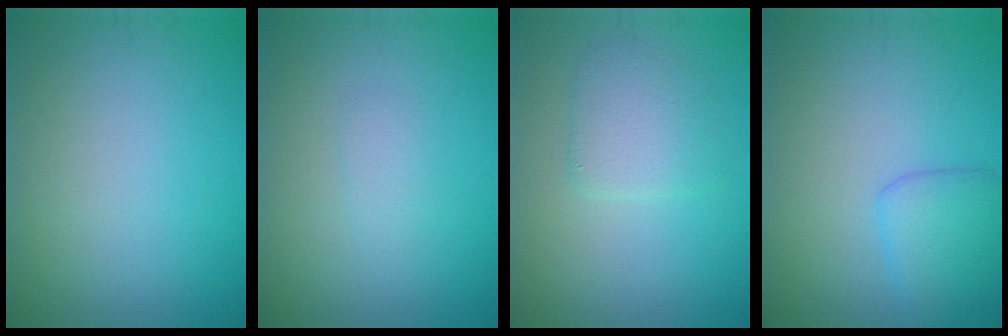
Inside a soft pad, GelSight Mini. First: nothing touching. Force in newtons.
{"total": 1.0, "press": 1.0, "slide": 0.1}
{"total": 2.9, "press": 2.9, "slide": 0.3}
{"total": 2.7, "press": 2.7, "slide": 0.1}